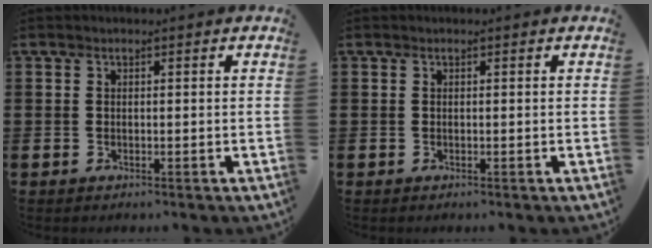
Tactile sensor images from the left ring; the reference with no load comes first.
{"total": 0.0}